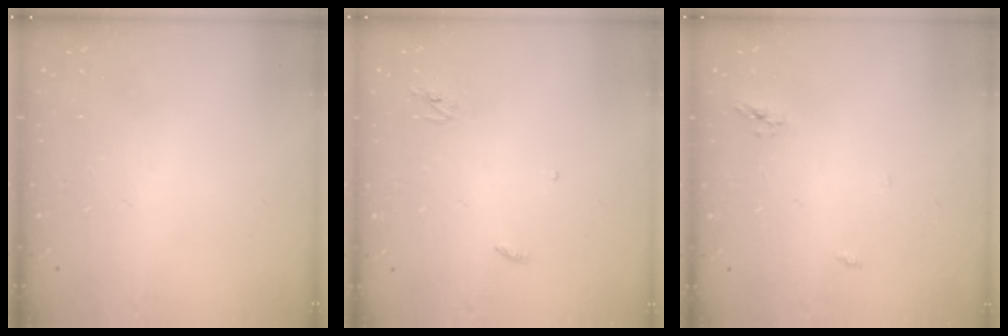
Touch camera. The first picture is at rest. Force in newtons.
{"total": 3.0, "press": 2.9, "slide": 0.2}
{"total": 3.3, "press": 3.3, "slide": 0.2}